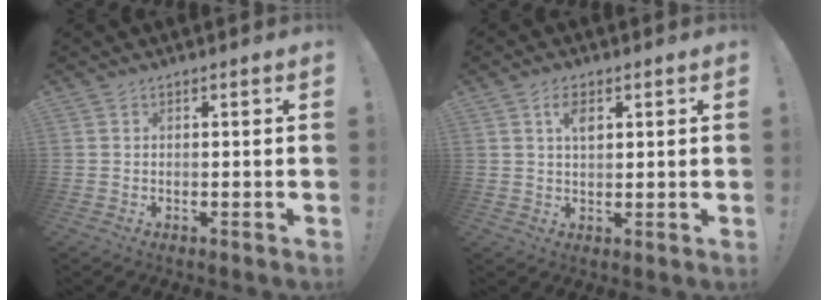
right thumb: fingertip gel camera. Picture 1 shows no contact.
{"total": 4.4, "force": [2.0, 2.2, 3.2], "torque": [-0.045, -0.005, 0.030]}